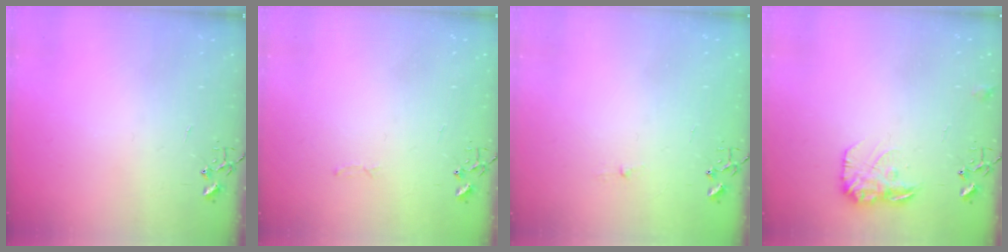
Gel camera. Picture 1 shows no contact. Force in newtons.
{"total": 2.8, "press": 2.8, "slide": 0.4}
{"total": 2.6, "press": 2.5, "slide": 0.4}
{"total": 11.7, "press": 11.7, "slide": 0.4}